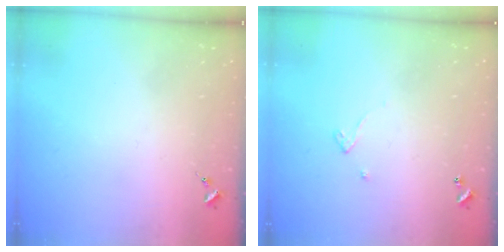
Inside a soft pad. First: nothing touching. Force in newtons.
{"total": 2.6, "press": 2.6, "slide": 0.2}